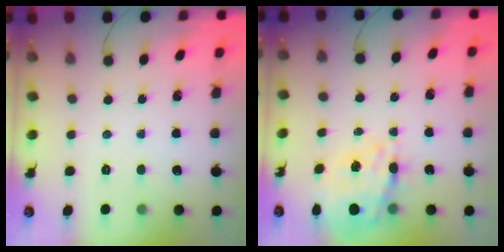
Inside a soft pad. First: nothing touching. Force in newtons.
{"total": 15.2, "press": 14.7, "slide": 3.9}